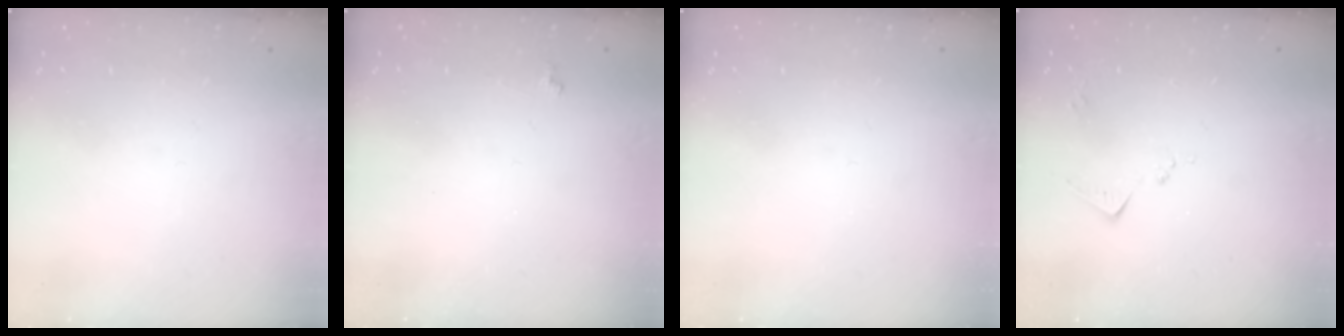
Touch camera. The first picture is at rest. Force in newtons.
{"total": 4.2, "press": 4.2, "slide": 0.5}
{"total": 0.0}
{"total": 7.8, "press": 7.7, "slide": 0.8}